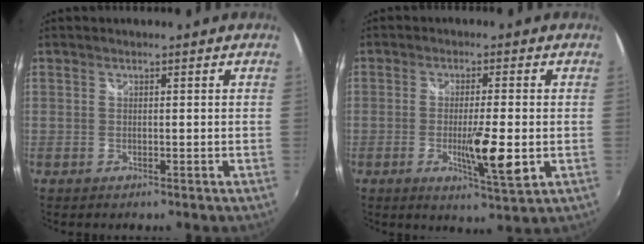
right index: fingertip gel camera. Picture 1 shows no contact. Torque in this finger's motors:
{"motor_torque": [1.92, 0.22, 0.55, 0.12]}